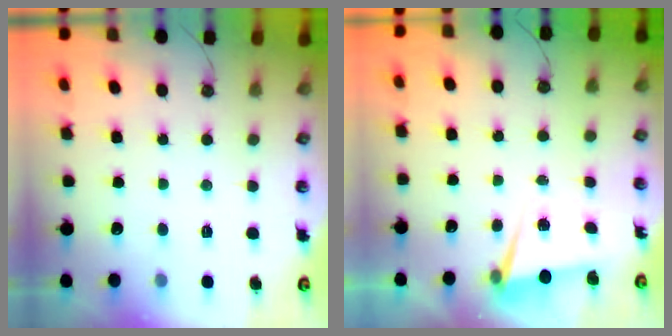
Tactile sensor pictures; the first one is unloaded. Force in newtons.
{"total": 2.0, "press": 1.7, "slide": 1.0}